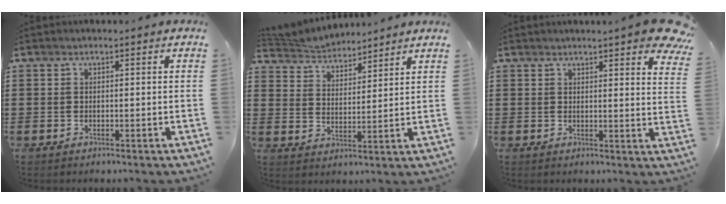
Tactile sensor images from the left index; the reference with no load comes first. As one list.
[{"total": 4.1, "force": [4.0, 0.7, -0.2], "torque": [-0.017, -0.018, 0.070]}, {"total": 4.8, "force": [4.1, -0.2, 2.6], "torque": [-0.039, -0.019, 0.069]}]